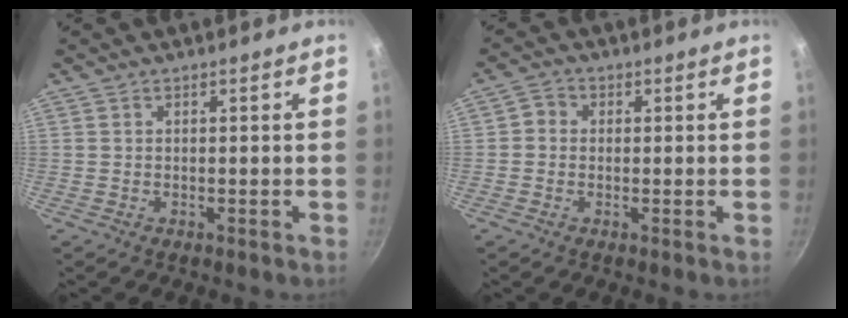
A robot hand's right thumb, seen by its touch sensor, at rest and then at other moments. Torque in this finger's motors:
{"motor_torque": [-0.31, -0.11, 0.08, 0.31, 0.06]}